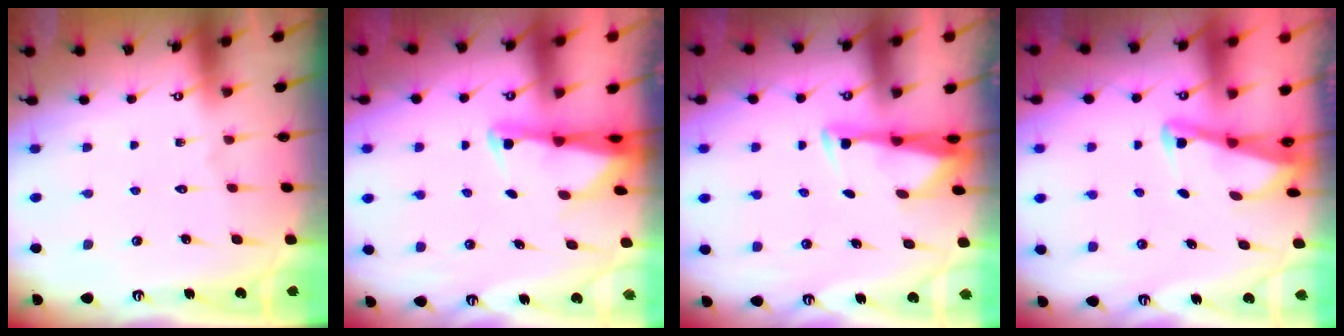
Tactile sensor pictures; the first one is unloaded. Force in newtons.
{"total": 2.5, "press": 2.4, "slide": 0.5}
{"total": 3.4, "press": 3.3, "slide": 1.0}
{"total": 3.0, "press": 3.0, "slide": 0.3}